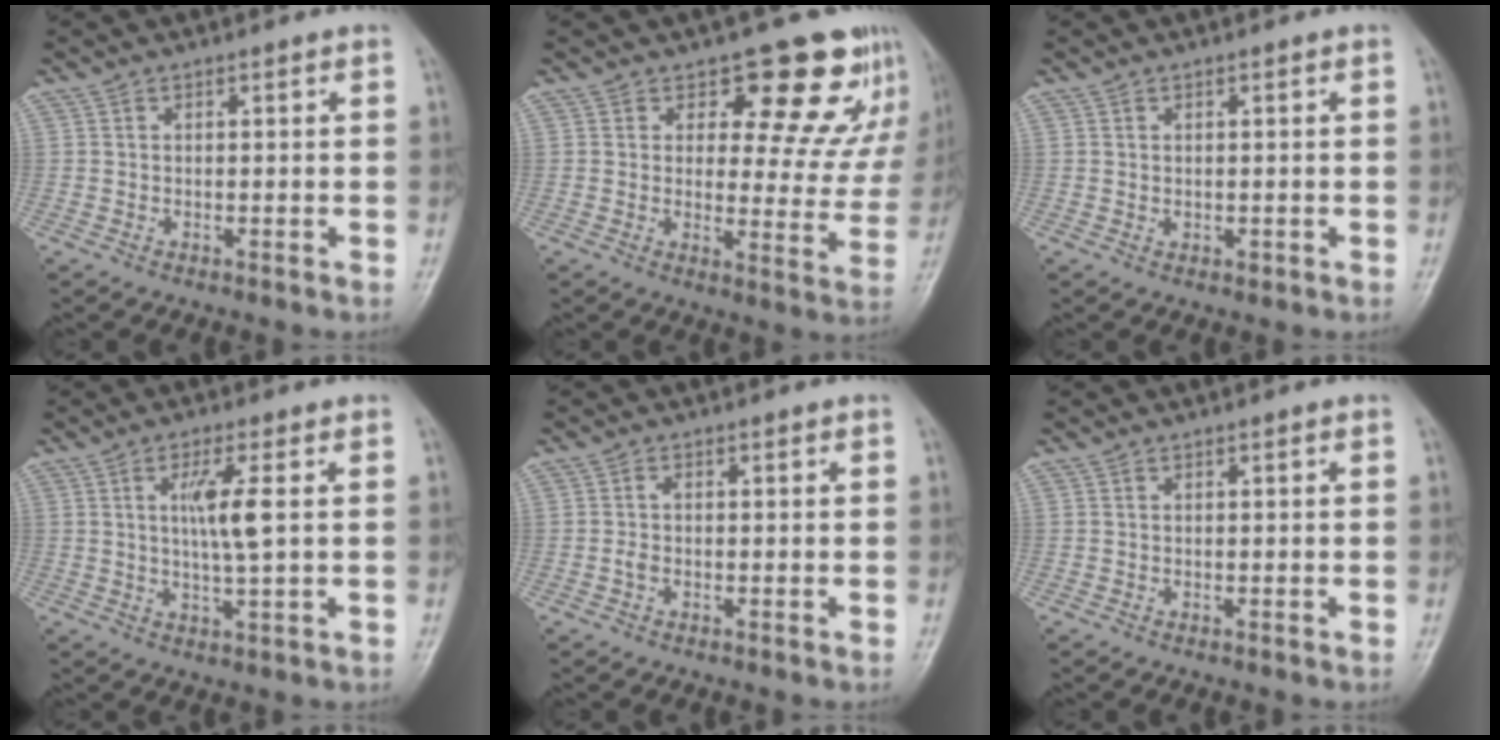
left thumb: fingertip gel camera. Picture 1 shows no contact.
{"total": 13.4, "force": [10.0, 6.3, 6.3], "torque": [-0.019, -0.070, 0.110]}
{"total": 1.0, "force": [0.0, 0.8, 0.6], "torque": [-0.008, -0.001, 0.003]}
{"total": 6.4, "force": [1.2, 0.8, 6.2], "torque": [-0.125, -0.008, 0.021]}
{"total": 1.5, "force": [-0.3, 1.0, 1.2], "torque": [-0.023, 0.002, -0.008]}
{"total": 0.0}